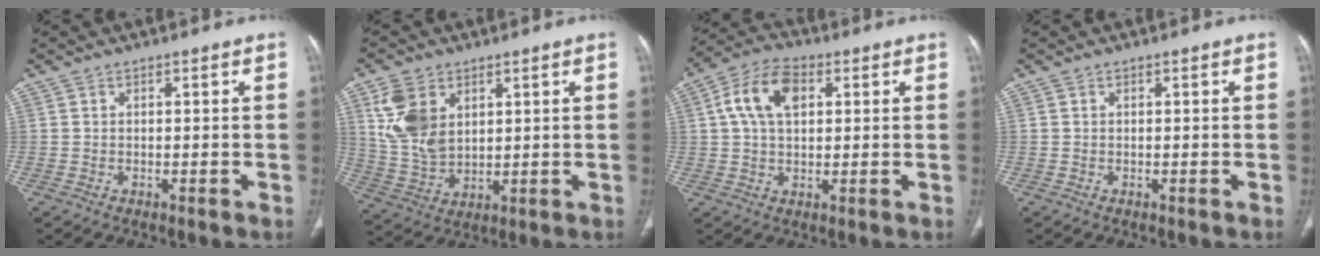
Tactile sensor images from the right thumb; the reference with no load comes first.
{"total": 10.9, "force": [4.2, 7.3, 6.9], "torque": [-0.122, -0.013, 0.097]}
{"total": 10.2, "force": [2.7, 6.3, 7.6], "torque": [-0.140, 0.017, 0.044]}
{"total": 0.0}